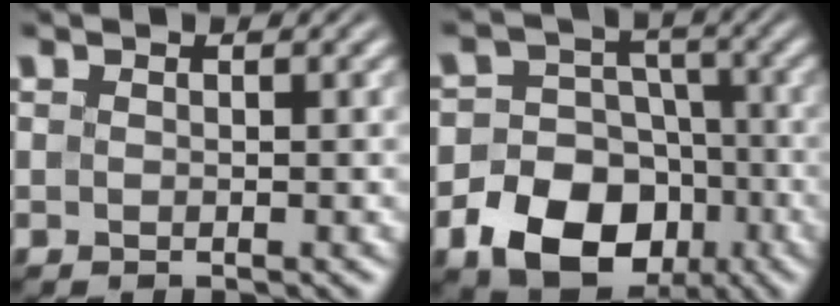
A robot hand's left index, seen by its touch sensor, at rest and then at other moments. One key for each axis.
{"total": 11.0, "fx": -4.5, "fy": 8.7, "fz": 5.0, "tx": -0.078, "ty": -0.018, "tz": -0.107}